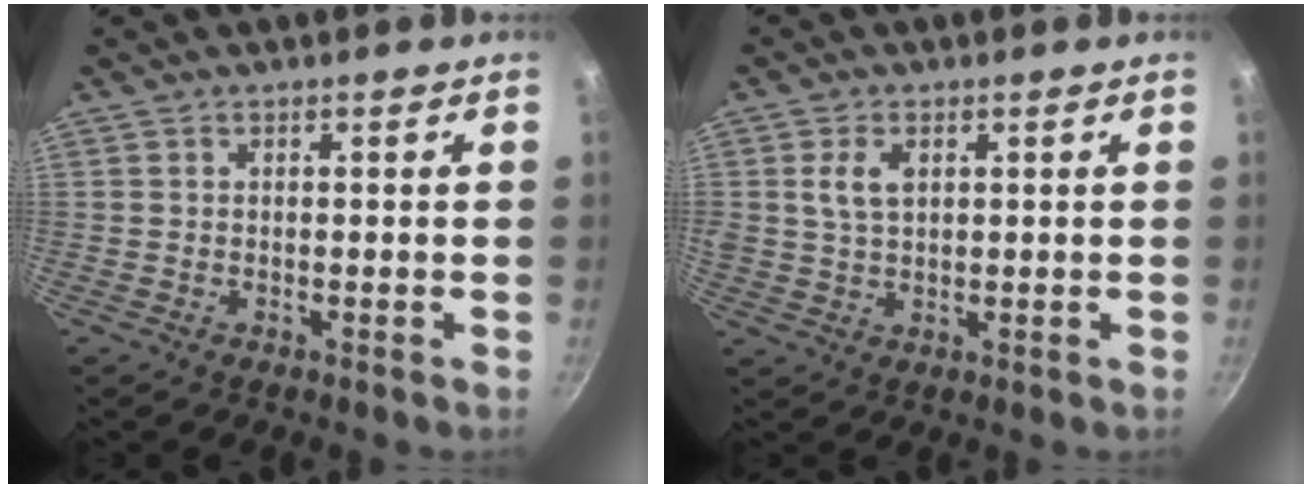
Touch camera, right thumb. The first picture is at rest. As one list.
[{"total": 4.9, "force": [1.5, 3.0, 3.6], "torque": [-0.062, -0.002, 0.028]}]